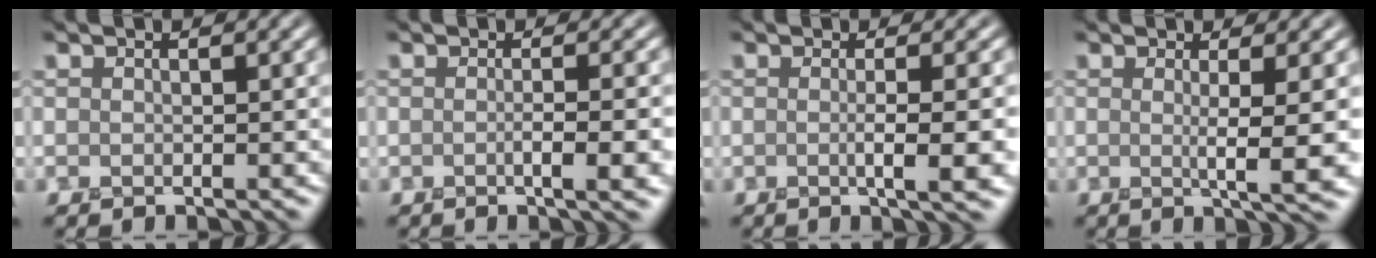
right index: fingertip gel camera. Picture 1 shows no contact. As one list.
[{"total": 3.5, "force": [-0.7, 1.0, 3.3], "torque": [-0.038, -0.001, -0.009]}, {"total": 4.2, "force": [-0.6, 1.0, 4.0], "torque": [-0.052, -0.002, -0.009]}, {"total": 4.2, "force": [-0.2, 0.6, 4.1], "torque": [-0.061, -0.005, -0.002]}]